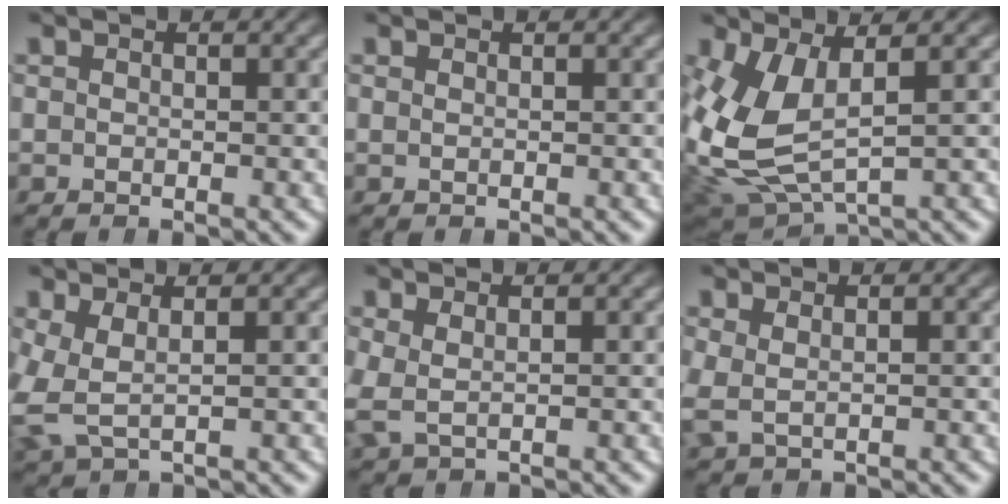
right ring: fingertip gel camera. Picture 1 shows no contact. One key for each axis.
{"total": 0.0}
{"total": 8.3, "fx": 0.4, "fy": 6.3, "fz": 5.4, "tx": -0.167, "ty": -0.035, "tz": 0.026}
{"total": 4.2, "fx": 0.4, "fy": 3.2, "fz": 2.7, "tx": -0.093, "ty": -0.022, "tz": 0.015}
{"total": 1.8, "fx": 0.6, "fy": 1.2, "fz": 1.2, "tx": -0.048, "ty": -0.017, "tz": 0.022}
{"total": 1.5, "fx": 0.6, "fy": 0.9, "fz": 1.0, "tx": -0.039, "ty": -0.015, "tz": 0.022}